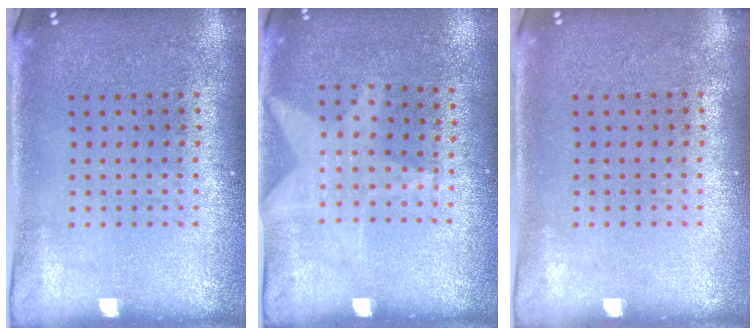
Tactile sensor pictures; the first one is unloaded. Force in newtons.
{"total": 1.2, "press": 0.9, "slide": 0.8}
{"total": 0.0}